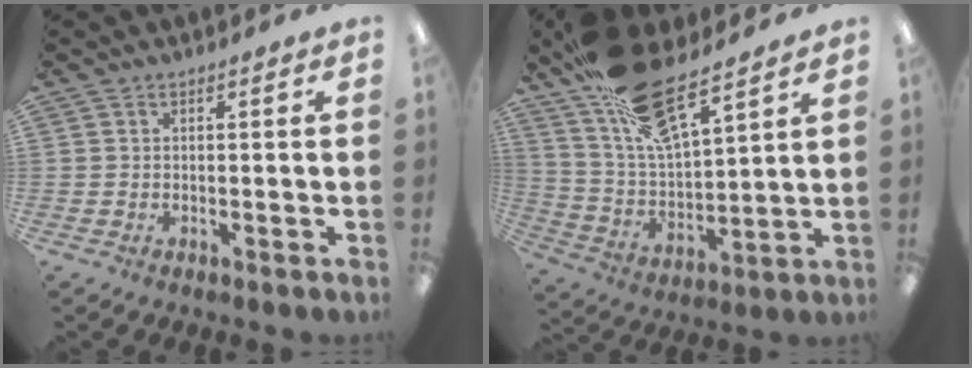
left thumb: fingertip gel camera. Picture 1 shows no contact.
{"total": 18.7, "force": [13.6, 6.1, 11.3], "torque": [-0.215, -0.068, 0.243]}